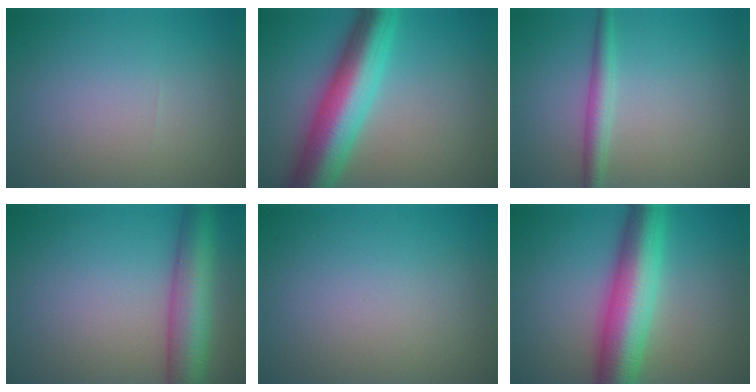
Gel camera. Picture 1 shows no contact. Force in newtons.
{"total": 9.8, "press": 9.8, "slide": 0.3}
{"total": 2.4, "press": 2.4, "slide": 0.1}
{"total": 7.5, "press": 7.5, "slide": 0.1}
{"total": 0.0}
{"total": 9.1, "press": 9.1, "slide": 0.1}